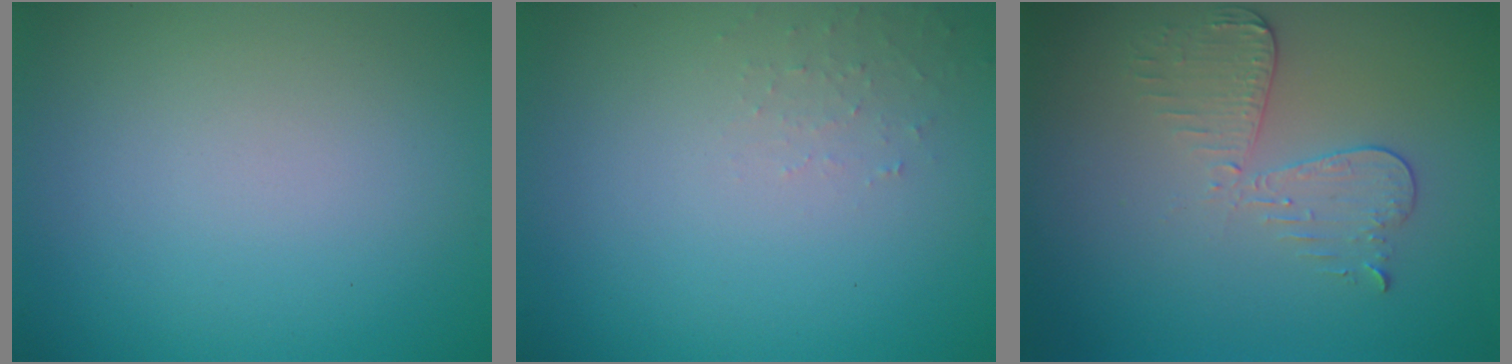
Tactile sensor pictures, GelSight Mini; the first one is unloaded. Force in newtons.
{"total": 1.1, "press": 1.0, "slide": 0.2}
{"total": 2.9, "press": 2.7, "slide": 1.2}